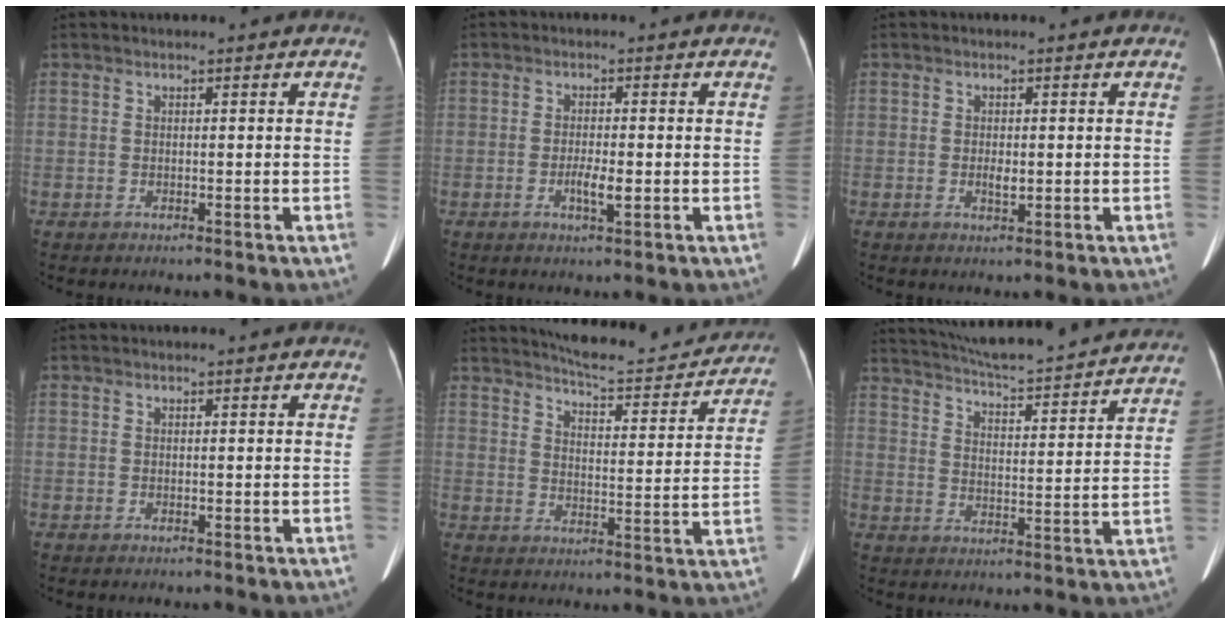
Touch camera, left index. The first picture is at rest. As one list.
[{"total": 3.1, "force": [-0.9, 0.7, 2.9], "torque": [-0.055, -0.002, -0.014]}, {"total": 1.7, "force": [-0.3, 0.7, 1.5], "torque": [-0.030, -0.003, -0.004]}, {"total": 0.0}, {"total": 15.2, "force": [14.4, 2.4, 4.2], "torque": [-0.053, -0.018, 0.179]}, {"total": 24.9, "force": [23.0, 2.1, 9.3], "torque": [-0.154, -0.026, 0.301]}]